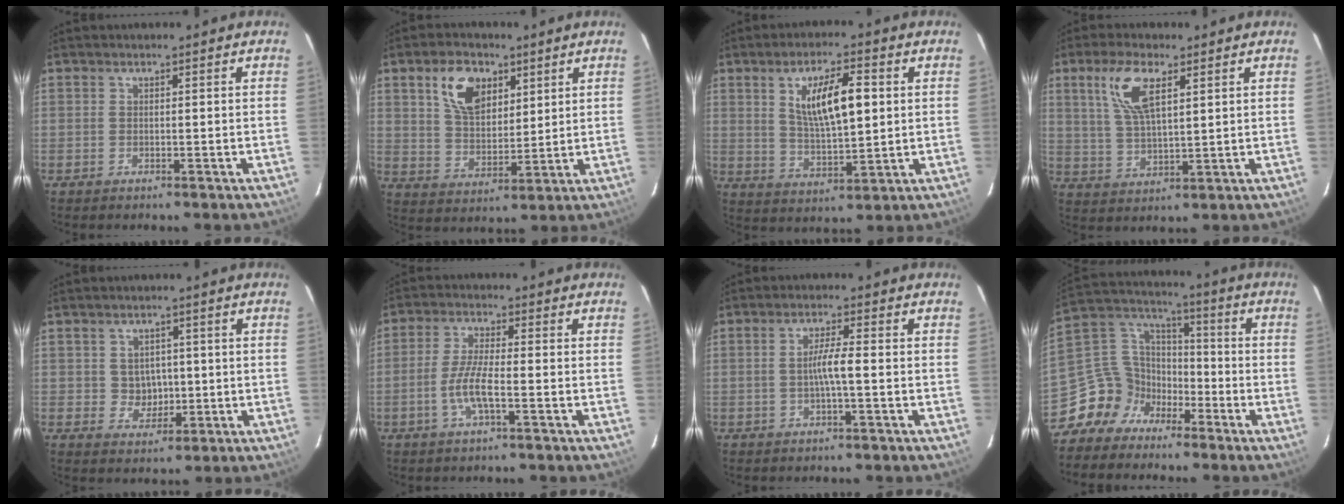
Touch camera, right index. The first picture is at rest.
{"total": 10.2, "force": [4.9, 6.1, 6.5], "torque": [-0.121, 0.016, 0.094]}
{"total": 10.9, "force": [2.8, 3.5, 9.9], "torque": [-0.176, 0.003, 0.058]}
{"total": 9.1, "force": [4.1, 3.3, 7.4], "torque": [-0.149, 0.010, 0.086]}
{"total": 4.1, "force": [0.1, 3.9, 1.1], "torque": [-0.021, 0.008, 0.011]}
{"total": 5.9, "force": [-2.3, 0.8, 5.3], "torque": [-0.113, -0.003, -0.045]}
{"total": 3.5, "force": [-0.8, -0.2, 3.4], "torque": [-0.067, 0.003, -0.015]}
{"total": 11.6, "force": [-8.2, 7.9, 2.3], "torque": [-0.071, 0.049, -0.155]}